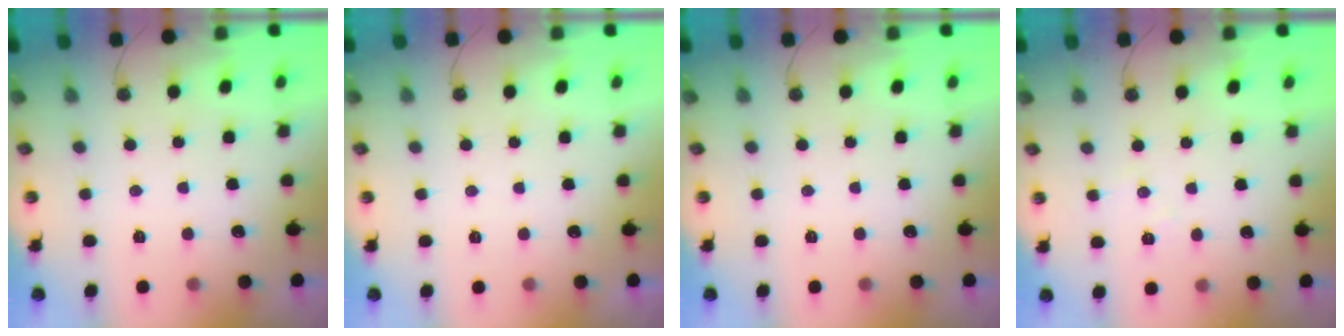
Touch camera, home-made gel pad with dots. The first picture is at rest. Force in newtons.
{"total": 2.7, "press": 2.7, "slide": 0.4}
{"total": 0.0}
{"total": 4.4, "press": 4.3, "slide": 0.7}